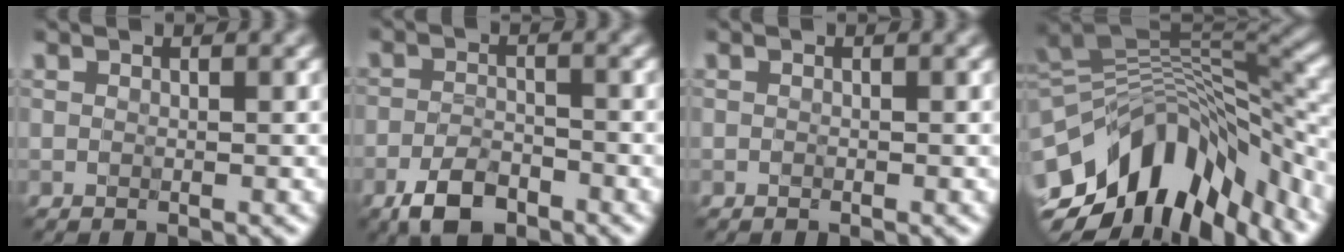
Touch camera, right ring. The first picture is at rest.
{"total": 4.1, "force": [-2.9, 1.7, 2.5], "torque": [-0.041, -0.001, -0.058]}
{"total": 0.0}
{"total": 12.1, "force": [-5.4, 6.4, 8.8], "torque": [-0.150, 0.011, -0.090]}